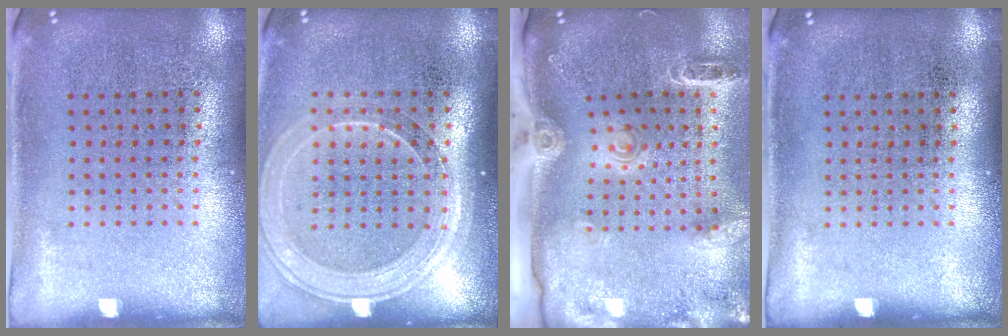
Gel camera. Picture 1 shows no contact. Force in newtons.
{"total": 1.9, "press": 1.7, "slide": 0.8}
{"total": 2.2, "press": 1.8, "slide": 1.2}
{"total": 0.0}